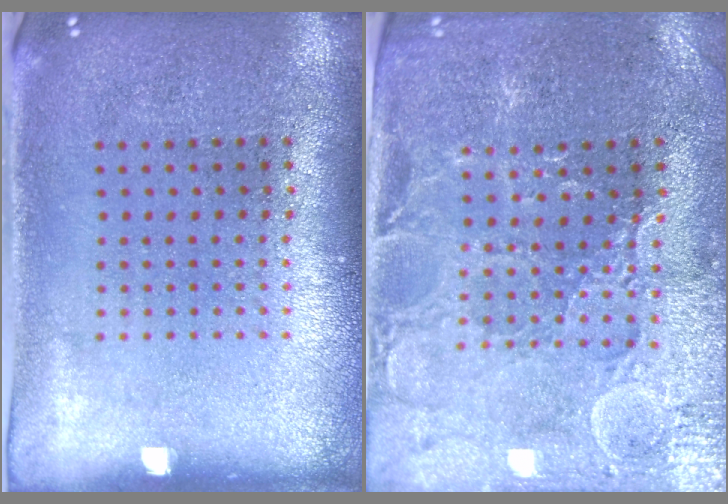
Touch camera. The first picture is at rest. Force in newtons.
{"total": 1.9, "press": 1.8, "slide": 0.5}